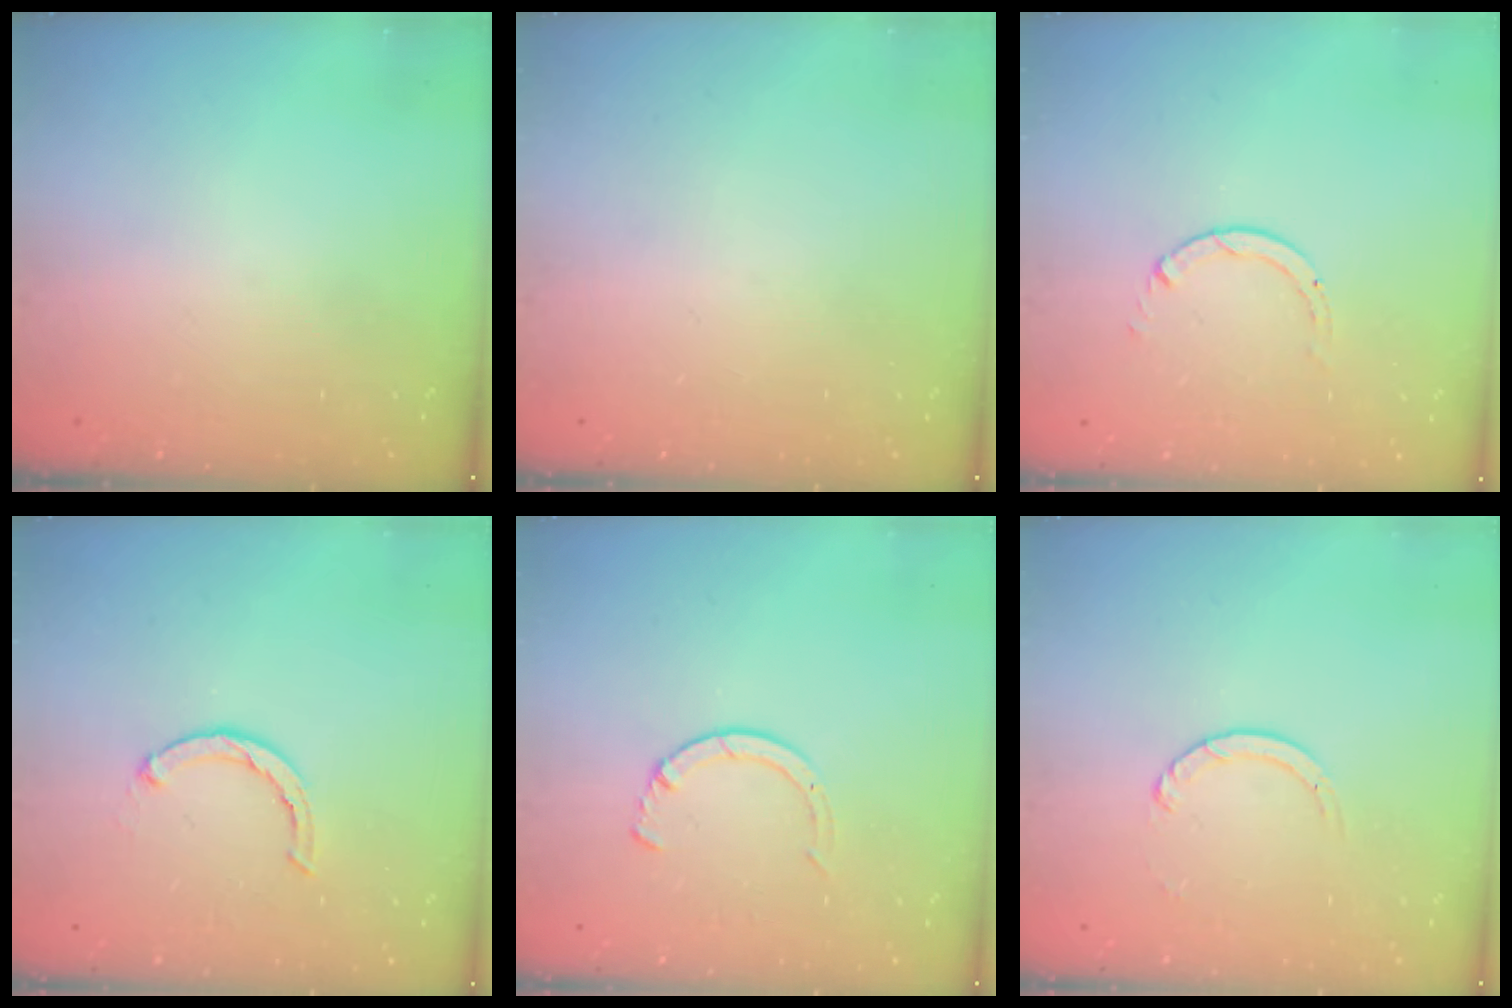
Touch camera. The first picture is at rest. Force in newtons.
{"total": 0.0}
{"total": 0.9, "press": 0.9, "slide": 0.1}
{"total": 3.1, "press": 3.0, "slide": 0.5}
{"total": 3.3, "press": 3.3, "slide": 0.4}
{"total": 2.7, "press": 2.7, "slide": 0.3}